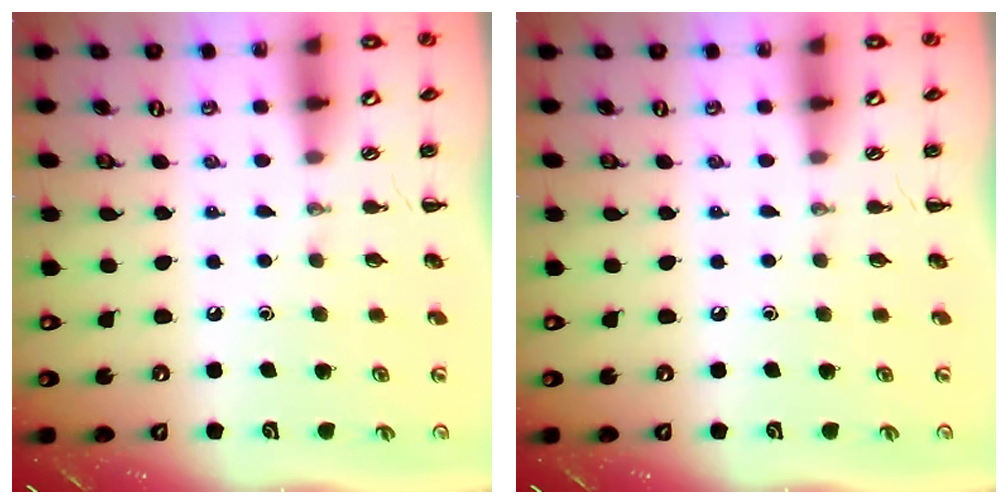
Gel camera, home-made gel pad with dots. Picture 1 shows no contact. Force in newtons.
{"total": 0.0}